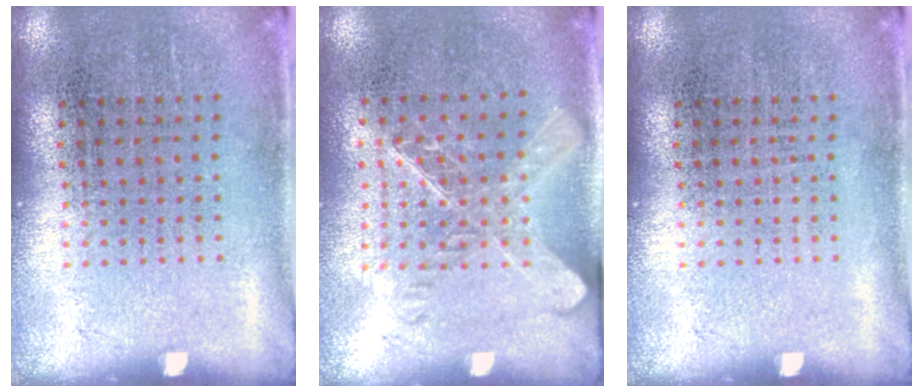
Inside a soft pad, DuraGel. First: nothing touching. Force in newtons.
{"total": 1.5, "press": 1.3, "slide": 0.7}
{"total": 0.0}